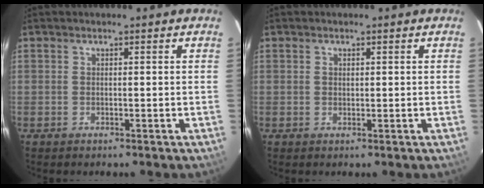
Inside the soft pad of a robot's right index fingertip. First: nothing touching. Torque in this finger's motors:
{"motor_torque": [-0.35, 0.06, -0.02, 0.00]}